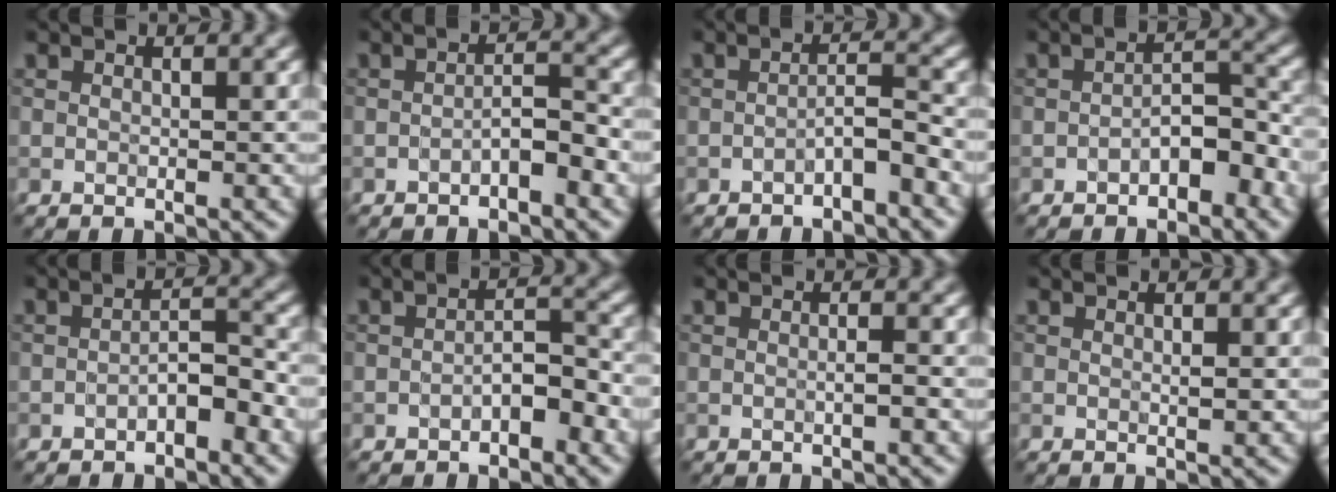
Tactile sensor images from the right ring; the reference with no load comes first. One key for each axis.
{"total": 2.0, "fx": -1.1, "fy": 0.5, "fz": 1.6, "tx": -0.028, "ty": 0.008, "tz": -0.022}
{"total": 2.1, "fx": -1.4, "fy": 0.3, "fz": 1.5, "tx": -0.025, "ty": 0.011, "tz": -0.028}
{"total": 3.2, "fx": -1.7, "fy": 1.4, "fz": 2.3, "tx": -0.033, "ty": 0.013, "tz": -0.028}
{"total": 2.3, "fx": -1.3, "fy": 0.8, "fz": 1.7, "tx": -0.027, "ty": 0.010, "tz": -0.024}
{"total": 2.5, "fx": -1.3, "fy": 0.9, "fz": 1.9, "tx": -0.028, "ty": 0.010, "tz": -0.023}
{"total": 1.0, "fx": -0.2, "fy": 0.2, "fz": 0.9, "tx": -0.012, "ty": -0.001, "tz": -0.006}
{"total": 0.5, "fx": 0.2, "fy": 0.1, "fz": 0.5, "tx": -0.005, "ty": 0.001, "tz": 0.004}